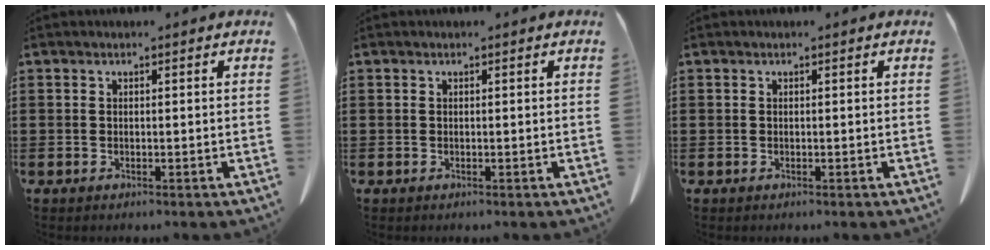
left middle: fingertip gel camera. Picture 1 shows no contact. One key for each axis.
{"total": 0.0}
{"total": 0.0}